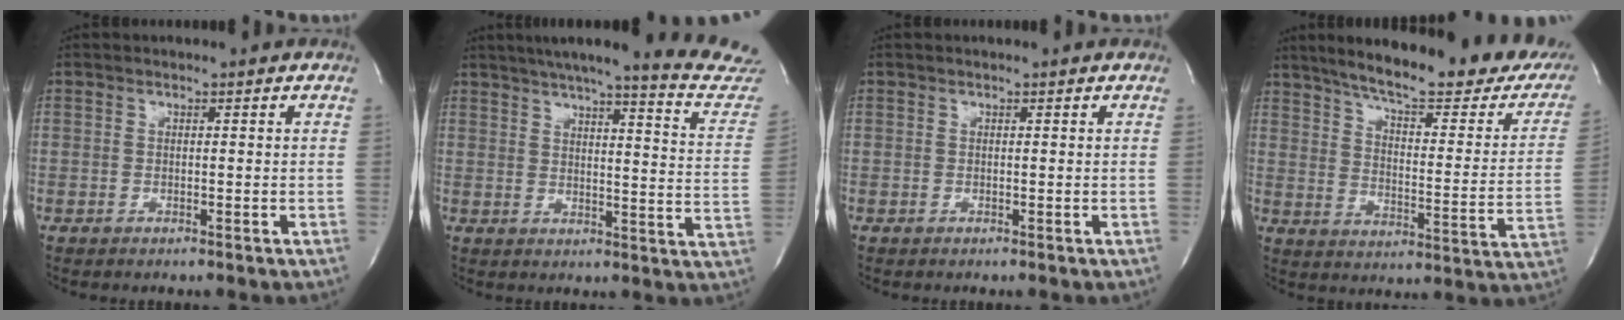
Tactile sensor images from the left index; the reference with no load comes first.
{"total": 23.5, "force": [21.4, 0.2, 9.7], "torque": [-0.138, -0.091, 0.247]}
{"total": 0.0}
{"total": 26.1, "force": [21.0, 5.0, 14.7], "torque": [-0.208, -0.038, 0.261]}